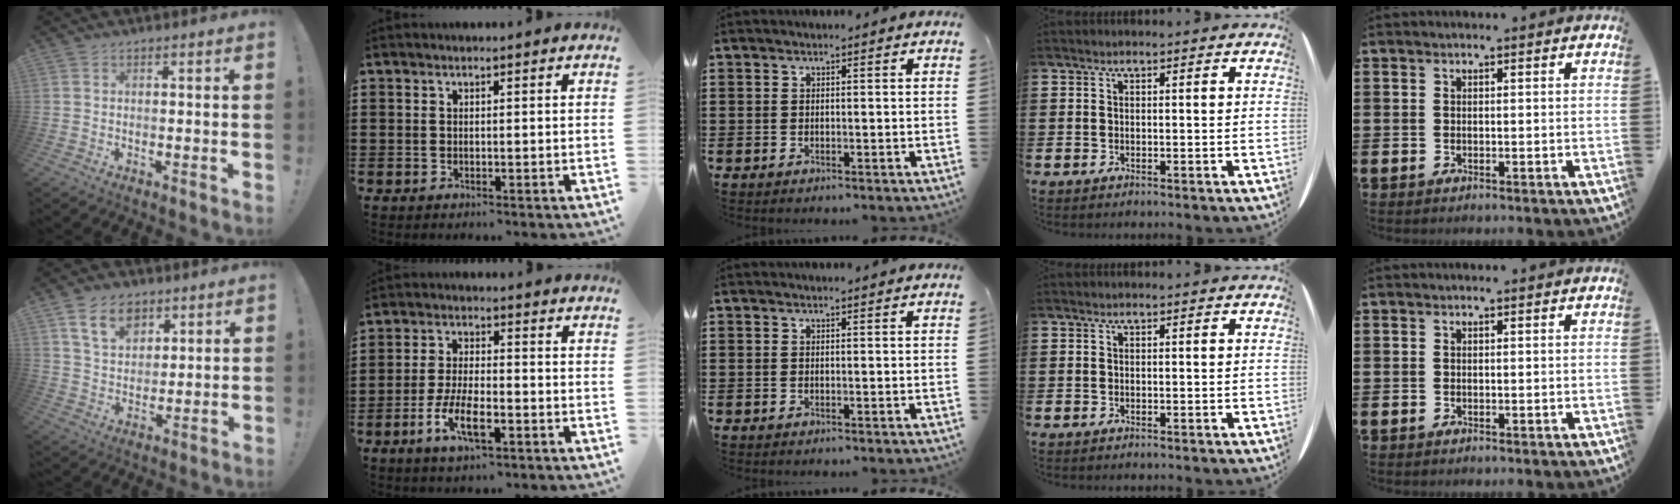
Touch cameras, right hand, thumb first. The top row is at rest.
{"thumb": {"total": 10.8, "force": [6.3, 7.2, 5.0], "torque": [-0.076, -0.021, 0.119]}, "index": {"total": 7.6, "force": [-3.4, 2.5, 6.3], "torque": [-0.136, -0.010, -0.064]}, "middle": {"total": 0.5, "force": [0.5, -0.1, 0.1], "torque": [-0.002, -0.003, 0.010]}}